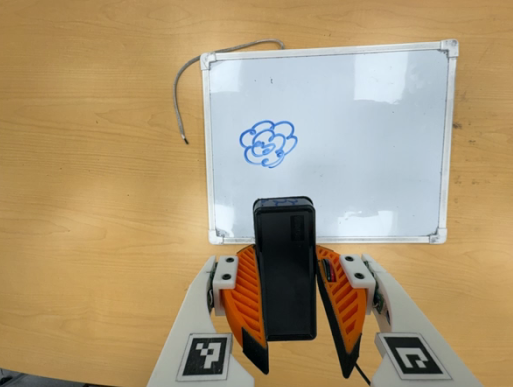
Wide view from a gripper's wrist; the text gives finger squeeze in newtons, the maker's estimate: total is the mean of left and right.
{"total": 7.7, "left": 7.4, "right": 8.1}